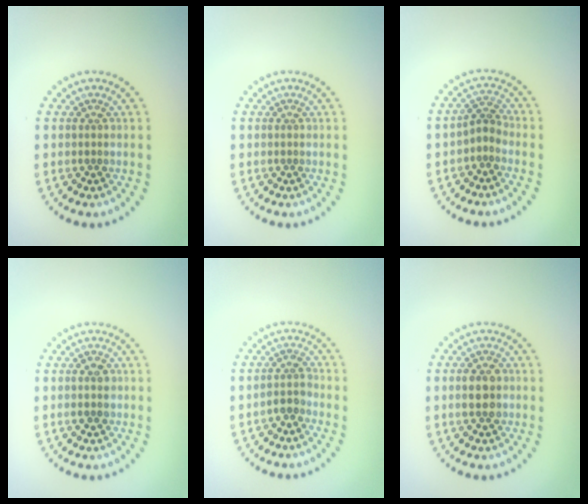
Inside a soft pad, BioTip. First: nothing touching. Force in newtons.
{"total": 0.0}
{"total": 1.7, "press": 1.2, "slide": 1.3}
{"total": 2.0, "press": 2.0, "slide": 0.0}
{"total": 1.7, "press": 1.4, "slide": 0.8}
{"total": 2.7, "press": 2.7, "slide": 0.1}